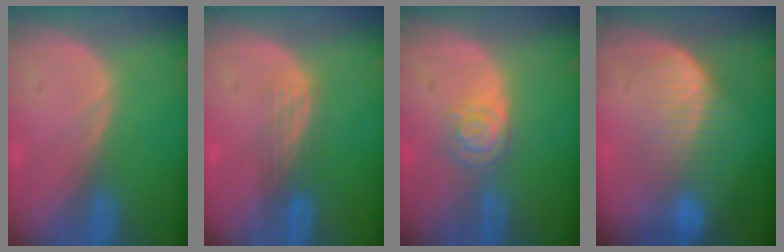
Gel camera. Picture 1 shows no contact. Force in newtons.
{"total": 2.9, "press": 2.7, "slide": 1.1}
{"total": 4.5, "press": 3.9, "slide": 2.2}
{"total": 6.8, "press": 6.7, "slide": 1.4}